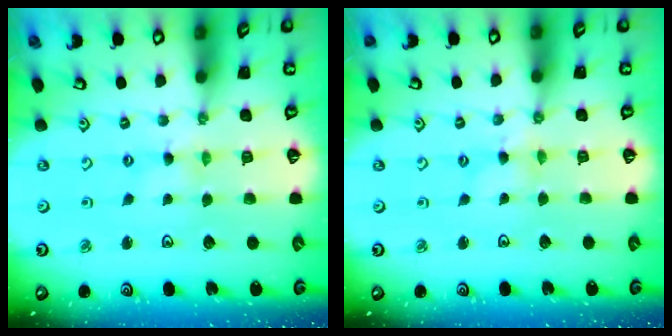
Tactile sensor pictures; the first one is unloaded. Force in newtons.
{"total": 1.3, "press": 1.3, "slide": 0.3}